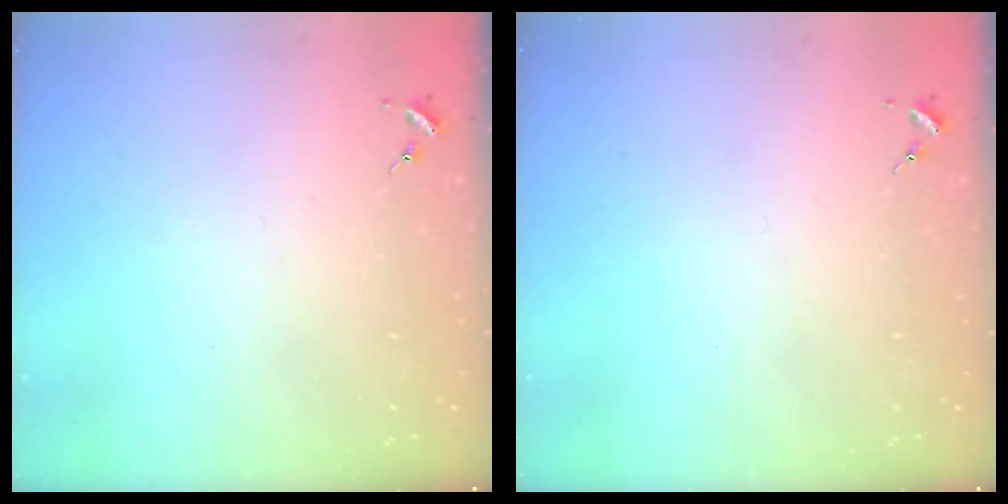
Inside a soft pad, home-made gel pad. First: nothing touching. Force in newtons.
{"total": 0.0}